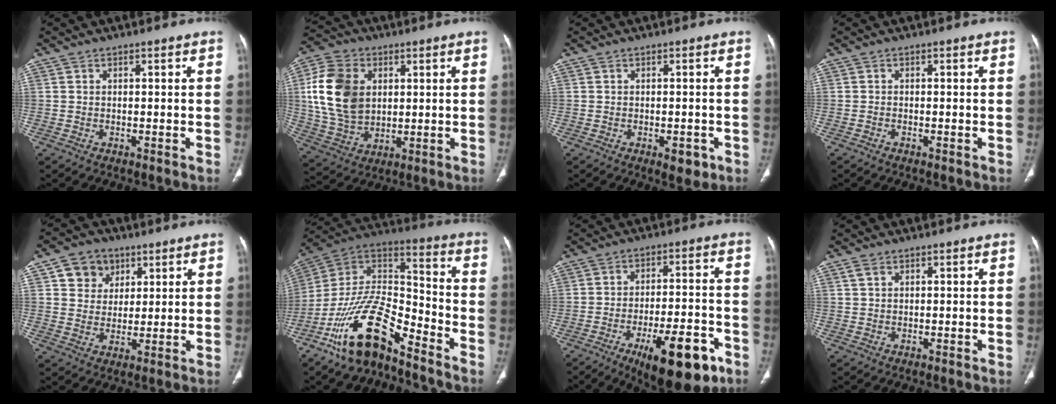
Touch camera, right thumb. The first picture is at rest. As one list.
[{"total": 16.0, "force": [3.0, 11.5, 10.6], "torque": [-0.190, -0.003, 0.061]}, {"total": 3.2, "force": [-1.3, 1.6, 2.4], "torque": [-0.017, 0.002, -0.012]}, {"total": 0.0}, {"total": 7.8, "force": [3.6, 6.5, 2.3], "torque": [-0.006, -0.011, 0.060]}, {"total": 19.1, "force": [-12.5, 7.4, 12.4], "torque": [-0.209, 0.091, -0.228]}, {"total": 16.7, "force": [-8.5, 5.8, 13.1], "torque": [-0.162, 0.043, -0.117]}, {"total": 1.3, "force": [0.8, 0.8, 0.7], "torque": [-0.015, 0.006, 0.017]}]